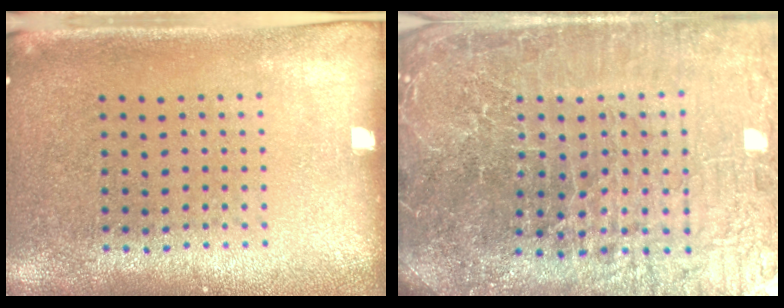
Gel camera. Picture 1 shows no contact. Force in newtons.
{"total": 7.4, "press": 6.4, "slide": 3.6}